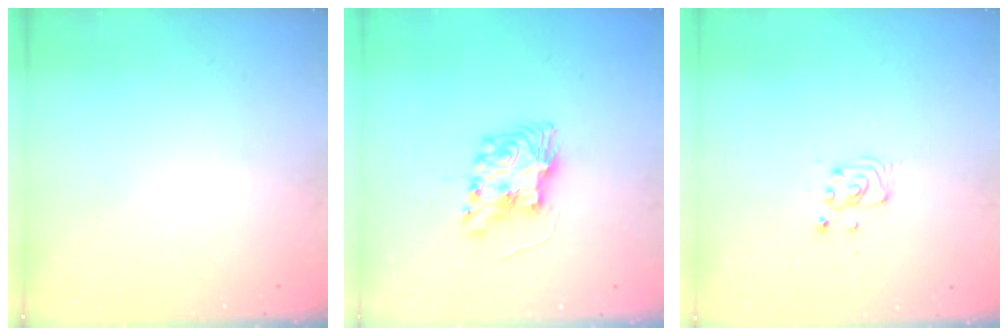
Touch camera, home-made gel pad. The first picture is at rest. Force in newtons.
{"total": 9.1, "press": 9.1, "slide": 0.3}
{"total": 2.9, "press": 2.9, "slide": 0.4}